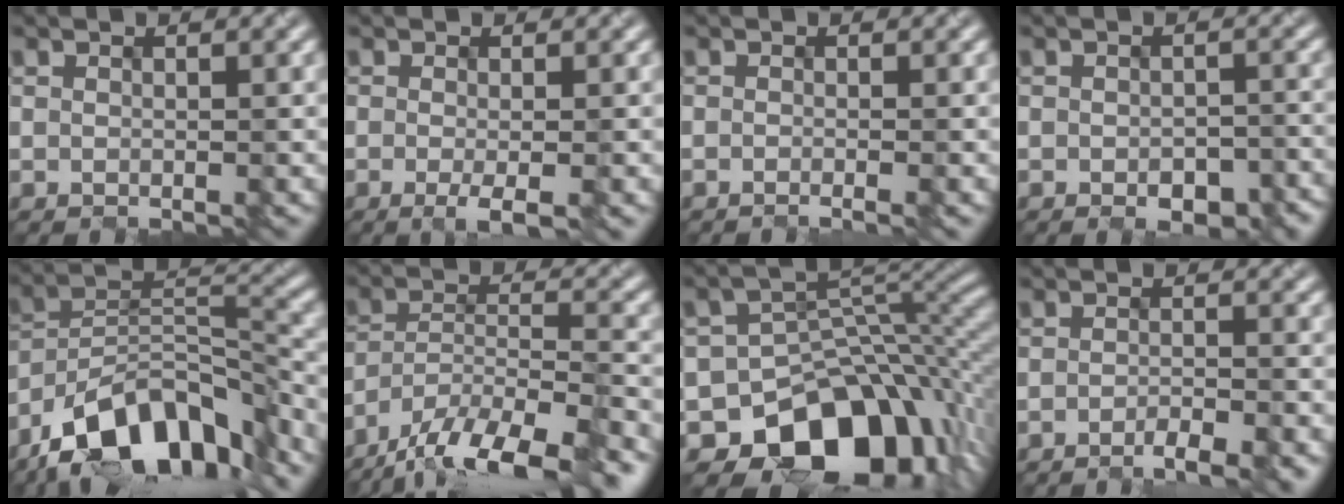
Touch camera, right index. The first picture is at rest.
{"total": 2.0, "force": [-0.9, 0.3, 1.8], "torque": [-0.032, -0.006, -0.009]}
{"total": 1.1, "force": [-0.5, 0.4, 0.9], "torque": [-0.005, -0.004, -0.010]}
{"total": 3.8, "force": [-2.0, 2.0, 2.4], "torque": [-0.028, -0.009, -0.019]}
{"total": 12.6, "force": [-9.5, 4.7, 6.9], "torque": [-0.115, 0.014, -0.177]}
{"total": 14.2, "force": [-11.8, 4.0, 6.8], "torque": [-0.125, -0.016, -0.178]}
{"total": 12.3, "force": [-7.0, 8.5, 5.5], "torque": [-0.069, -0.014, -0.112]}
{"total": 2.8, "force": [-2.0, 0.5, 1.8], "torque": [-0.026, 0.000, -0.035]}